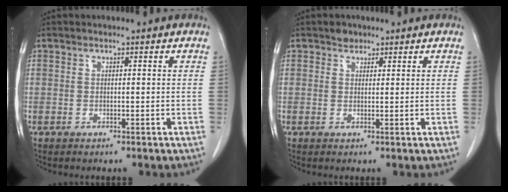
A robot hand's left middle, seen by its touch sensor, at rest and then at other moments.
{"total": 1.3, "force": [1.0, 0.8, 0.2], "torque": [-0.001, -0.003, 0.013]}